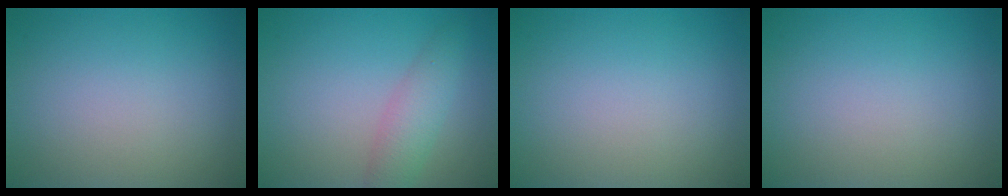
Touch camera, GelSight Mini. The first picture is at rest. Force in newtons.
{"total": 2.8, "press": 2.8, "slide": 0.2}
{"total": 0.0}
{"total": 0.0}